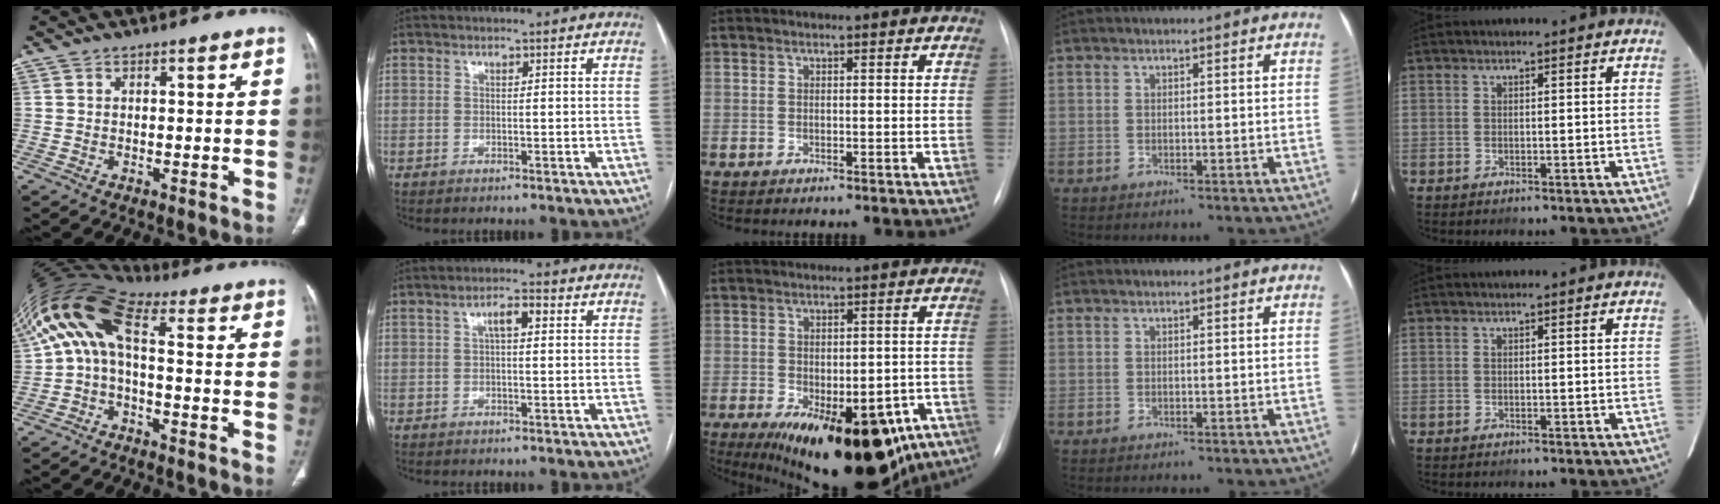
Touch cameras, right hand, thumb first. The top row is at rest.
{"thumb": {"total": 11.8, "force": [-0.3, 5.1, 10.6], "torque": [-0.213, 0.051, -0.018]}, "index": {"total": 3.3, "force": [1.0, 0.3, 3.2], "torque": [-0.057, 0.009, 0.016]}, "middle": {"total": 22.5, "force": [-12.1, 10.9, 15.6], "torque": [-0.195, -0.016, -0.148]}}